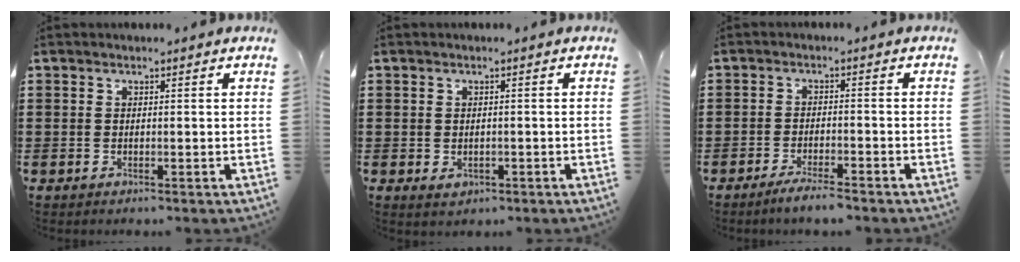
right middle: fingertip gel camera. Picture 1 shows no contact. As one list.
[{"total": 1.1, "force": [-0.3, 0.8, 0.6], "torque": [-0.014, 0.001, -0.006]}, {"total": 2.9, "force": [-2.6, 0.0, 1.4], "torque": [-0.031, -0.002, -0.049]}]